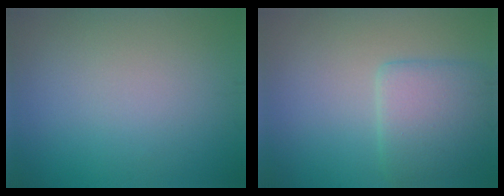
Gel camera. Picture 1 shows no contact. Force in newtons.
{"total": 4.6, "press": 4.6, "slide": 0.5}